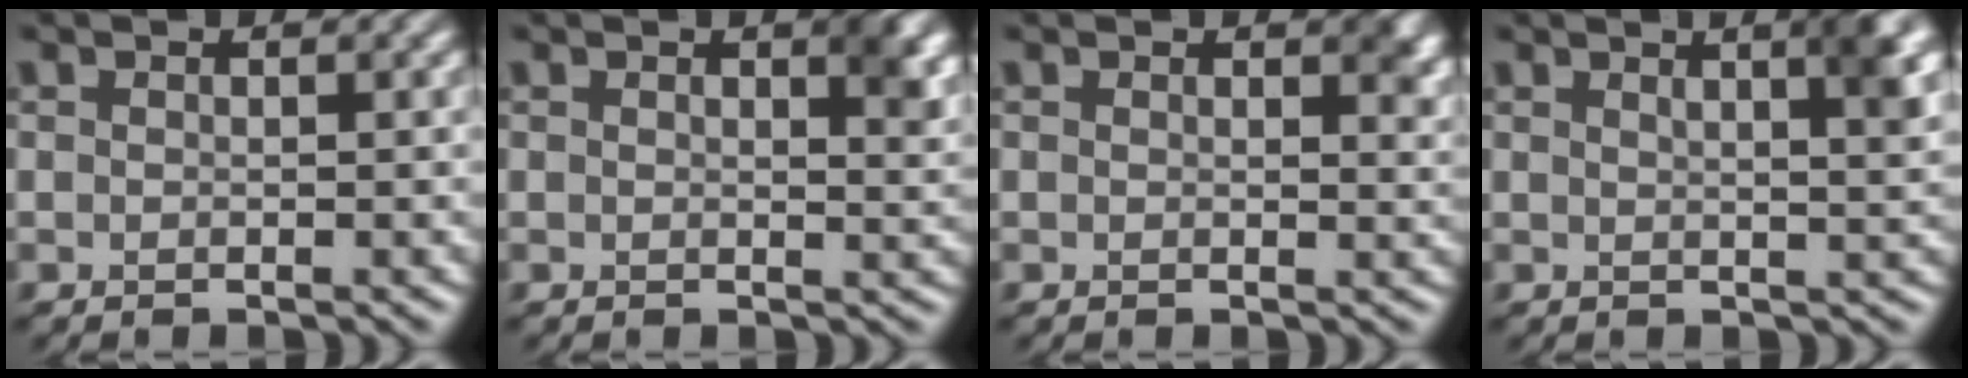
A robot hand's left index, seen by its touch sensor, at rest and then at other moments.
{"total": 2.8, "force": [1.2, 0.8, 2.3], "torque": [-0.025, 0.000, 0.018]}
{"total": 1.8, "force": [1.0, 0.7, 1.3], "torque": [-0.010, -0.004, 0.016]}
{"total": 4.4, "force": [2.2, 1.2, 3.6], "torque": [-0.028, 0.012, 0.023]}